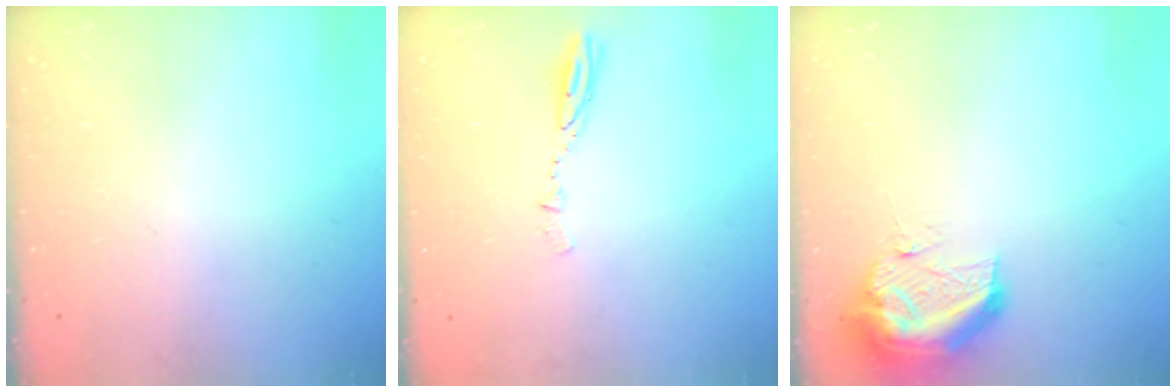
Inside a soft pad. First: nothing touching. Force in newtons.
{"total": 4.0, "press": 4.0, "slide": 0.3}
{"total": 11.7, "press": 11.7, "slide": 1.3}